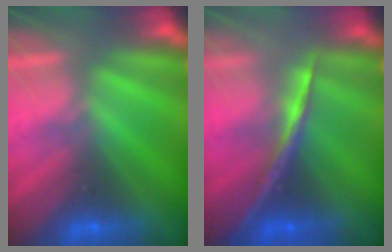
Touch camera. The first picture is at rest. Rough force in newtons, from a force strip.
{"total": 1.7}